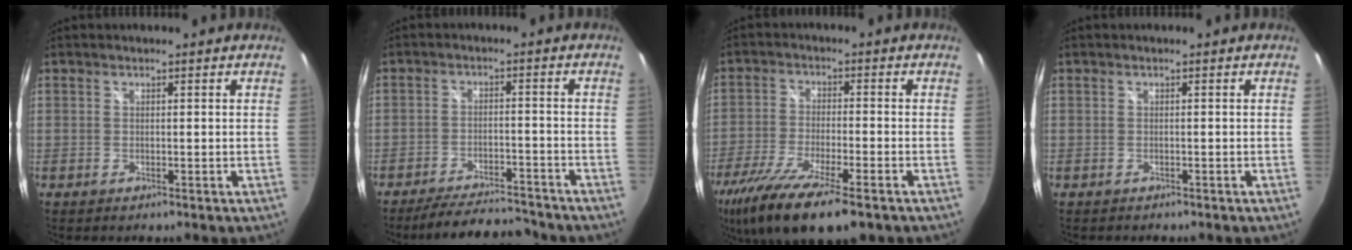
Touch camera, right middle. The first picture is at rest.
{"total": 11.8, "force": [-10.8, 2.3, 4.1], "torque": [-0.096, 0.003, -0.157]}
{"total": 17.1, "force": [-11.9, 3.9, 11.6], "torque": [-0.242, -0.061, -0.209]}
{"total": 0.5, "force": [-0.5, 0.2, 0.0], "torque": [-0.001, -0.001, -0.008]}